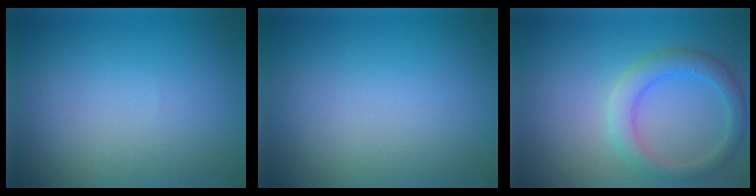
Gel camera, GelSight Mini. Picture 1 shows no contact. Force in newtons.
{"total": 0.0}
{"total": 2.9, "press": 2.9, "slide": 0.1}